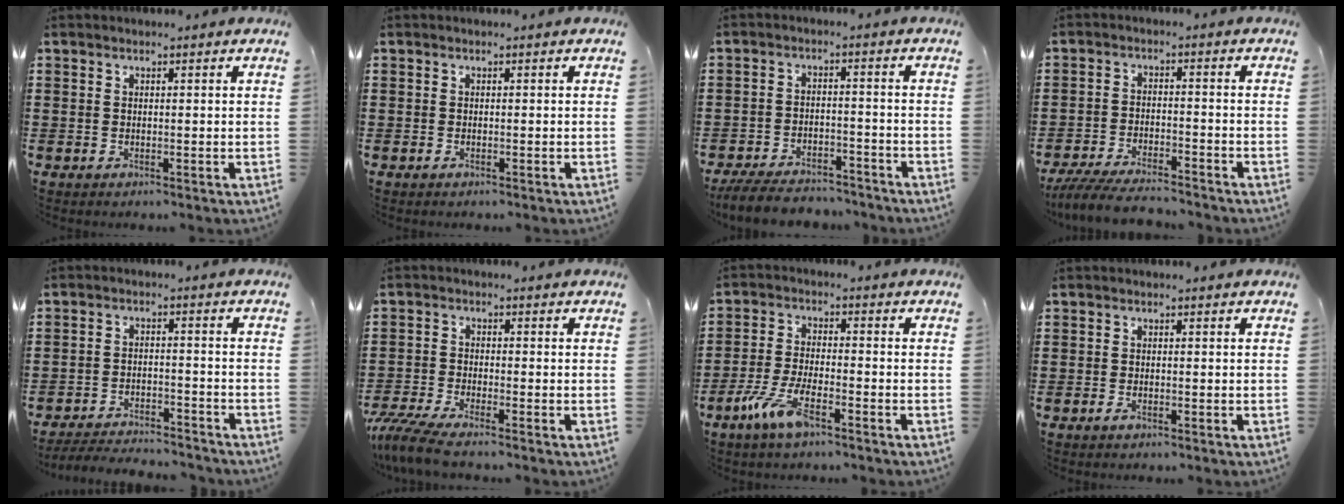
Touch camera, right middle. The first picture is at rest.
{"total": 0.0}
{"total": 5.9, "force": [-5.6, 1.1, 1.4], "torque": [-0.031, 0.007, -0.111]}
{"total": 5.8, "force": [-5.4, 0.7, 2.0], "torque": [-0.043, -0.003, -0.106]}
{"total": 4.5, "force": [-4.4, 0.4, 0.6], "torque": [-0.020, 0.001, -0.094]}
{"total": 5.0, "force": [-4.5, 0.2, 2.3], "torque": [-0.074, -0.021, -0.096]}
{"total": 6.9, "force": [-4.0, 1.6, 5.4], "torque": [-0.128, -0.013, -0.078]}
{"total": 0.8, "force": [-0.5, 0.4, 0.6], "torque": [-0.012, -0.003, -0.009]}